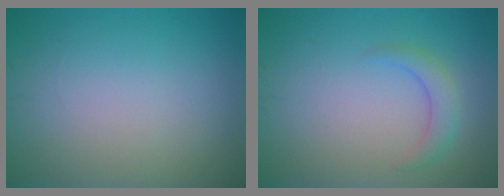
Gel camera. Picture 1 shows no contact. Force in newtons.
{"total": 2.0, "press": 2.0, "slide": 0.1}